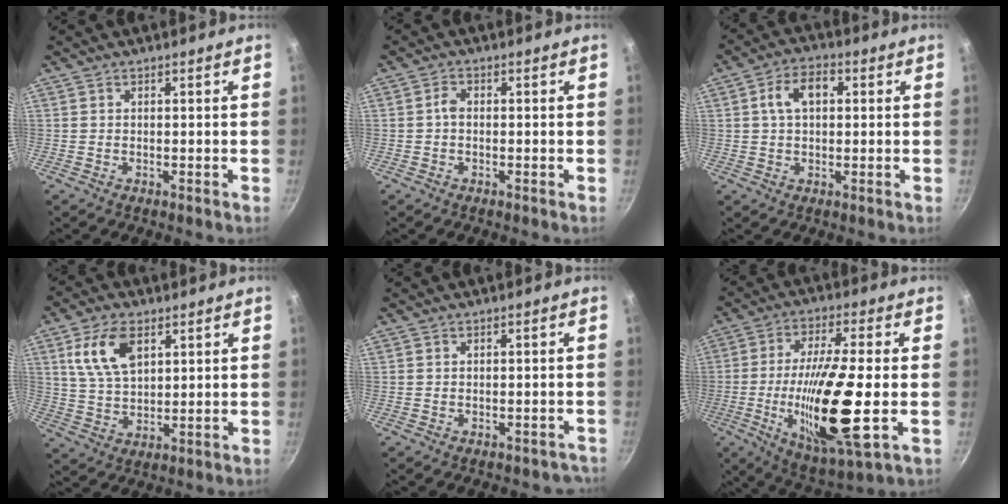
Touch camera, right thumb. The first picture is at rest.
{"total": 1.7, "force": [-0.3, 1.1, 1.2], "torque": [-0.021, 0.008, -0.007]}
{"total": 6.8, "force": [1.3, 4.3, 5.2], "torque": [-0.071, 0.017, 0.016]}
{"total": 10.1, "force": [4.1, 5.6, 7.4], "torque": [-0.134, -0.010, 0.082]}
{"total": 2.1, "force": [-1.6, 1.4, 0.4], "torque": [0.023, 0.037, 0.002]}
{"total": 20.2, "force": [-3.2, 4.8, 19.4], "torque": [-0.353, 0.000, -0.055]}